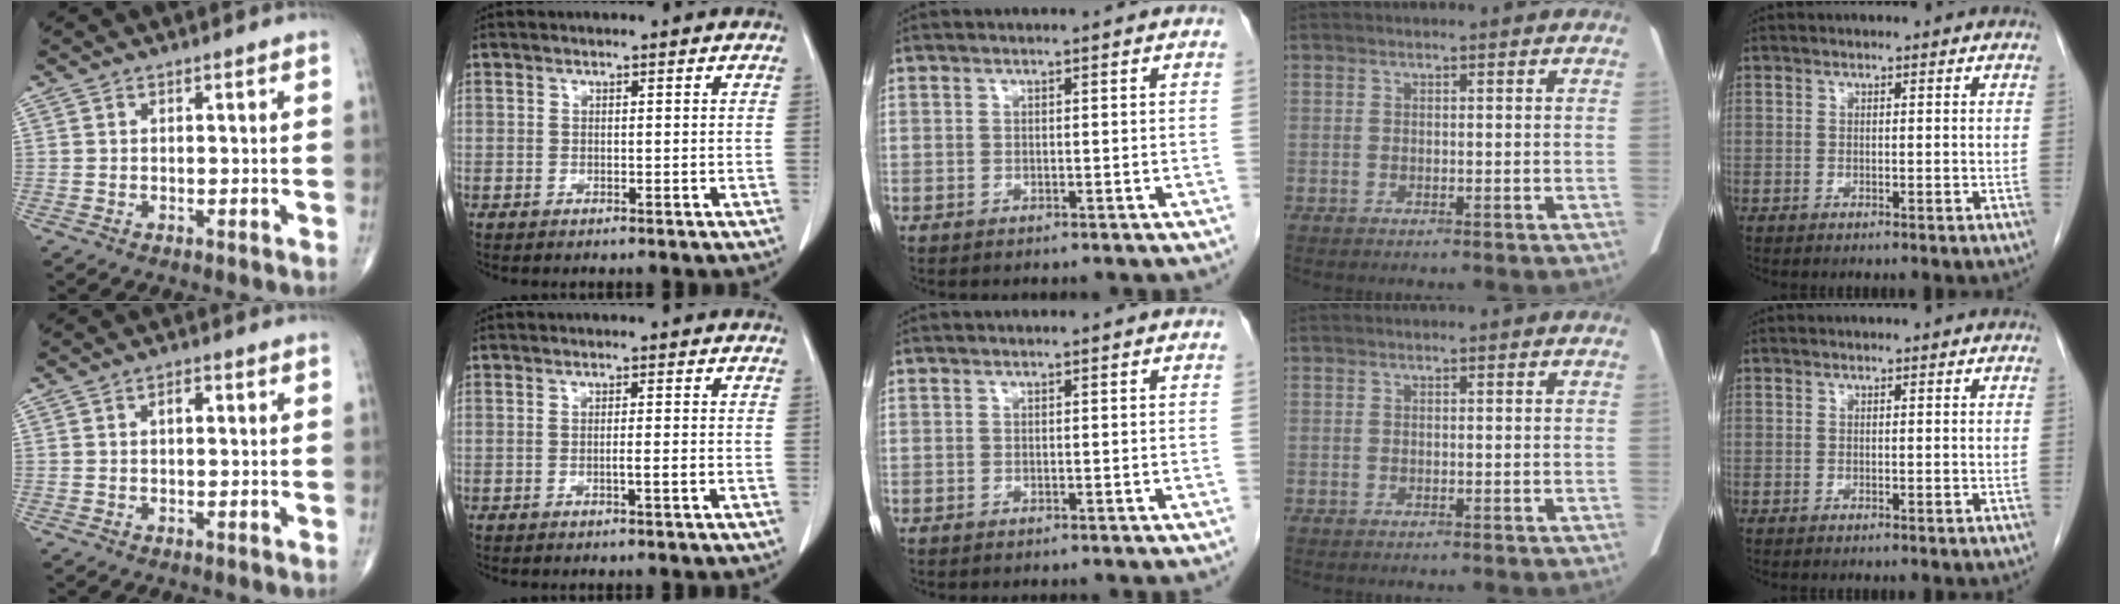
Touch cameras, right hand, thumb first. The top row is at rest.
{"thumb": {"total": 1.9, "force": [0.4, 1.0, 1.5], "torque": [-0.023, 0.004, 0.004]}, "index": {"total": 1.6, "force": [-0.6, -0.4, 1.4], "torque": [-0.026, -0.002, -0.011]}}